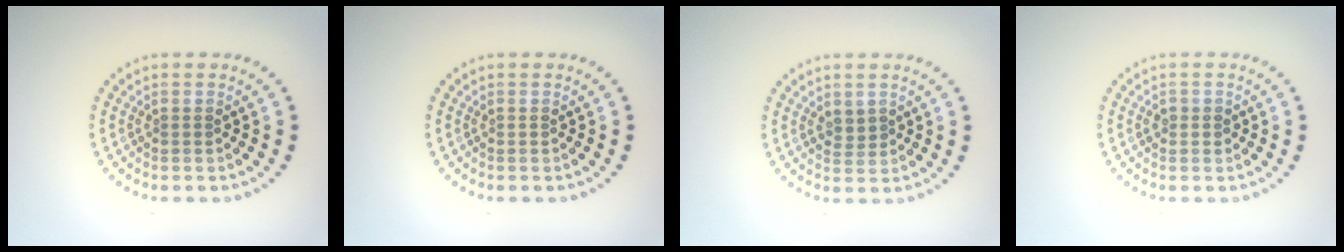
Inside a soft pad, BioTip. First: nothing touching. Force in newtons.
{"total": 0.0}
{"total": 0.8, "press": 0.6, "slide": 0.6}
{"total": 1.1, "press": 1.0, "slide": 0.4}